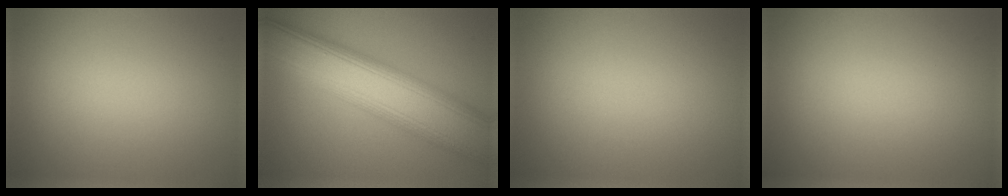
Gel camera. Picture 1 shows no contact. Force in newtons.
{"total": 12.1, "press": 12.1, "slide": 0.4}
{"total": 0.0}
{"total": 0.0}